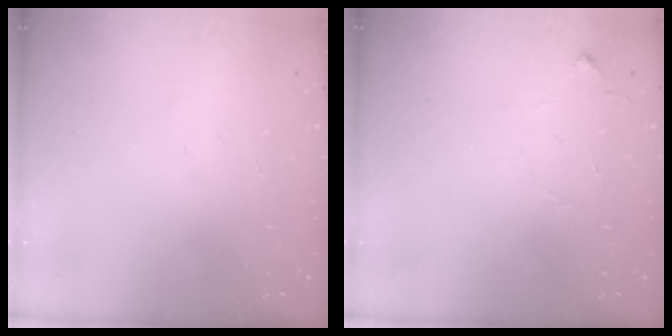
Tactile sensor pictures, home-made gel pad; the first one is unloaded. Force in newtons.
{"total": 6.7, "press": 6.7, "slide": 0.9}